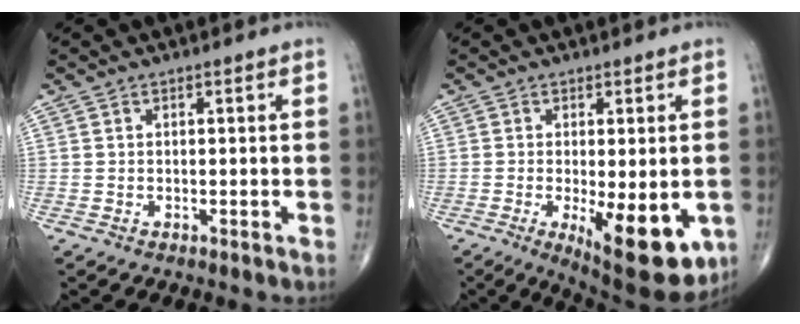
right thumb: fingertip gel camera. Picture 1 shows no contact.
{"total": 14.2, "force": [-4.1, 5.2, 12.5], "torque": [-0.154, -0.021, -0.044]}